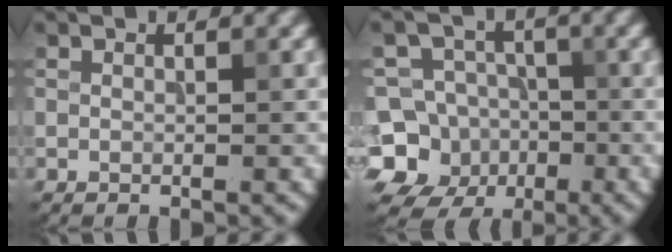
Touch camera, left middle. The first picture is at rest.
{"total": 9.3, "force": [-3.5, 8.4, 1.9], "torque": [-0.026, 0.005, -0.083]}